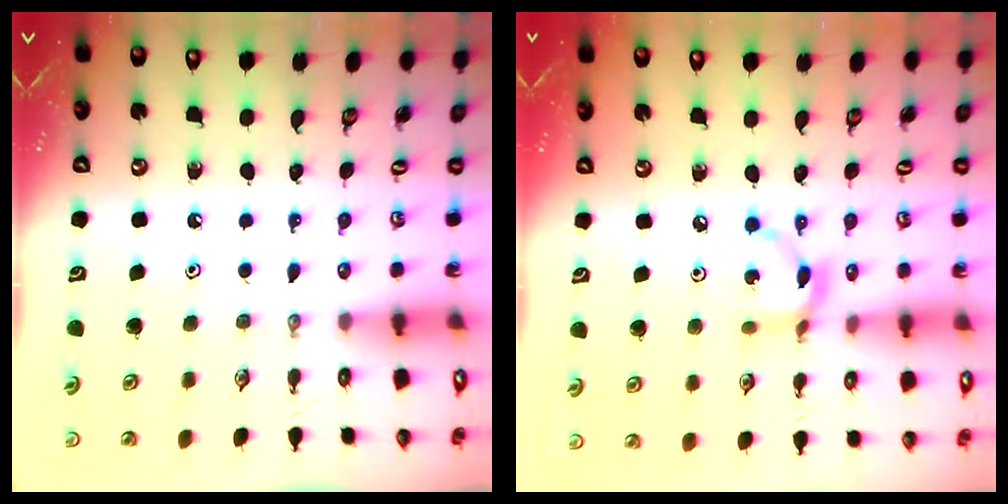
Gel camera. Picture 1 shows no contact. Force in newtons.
{"total": 7.4, "press": 7.4, "slide": 0.4}